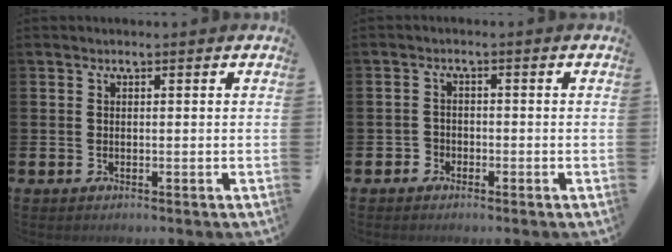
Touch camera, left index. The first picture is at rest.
{"total": 1.7, "force": [-1.3, 1.2, -0.1], "torque": [-0.002, 0.001, -0.030]}